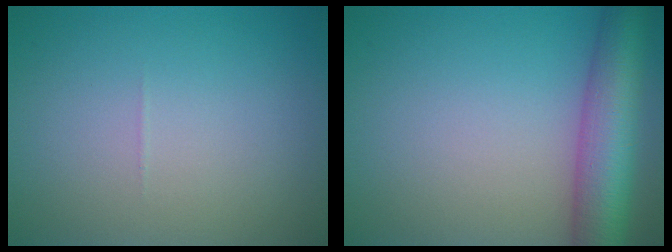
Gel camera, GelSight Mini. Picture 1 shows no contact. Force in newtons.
{"total": 7.9, "press": 7.9, "slide": 0.4}